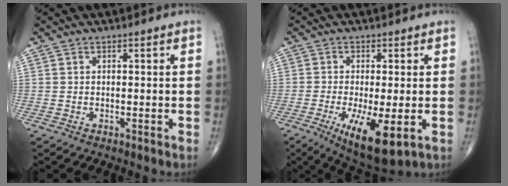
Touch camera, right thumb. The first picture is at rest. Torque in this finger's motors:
{"motor_torque": [-0.24, 0.46, 0.11, -0.15, 0.08]}